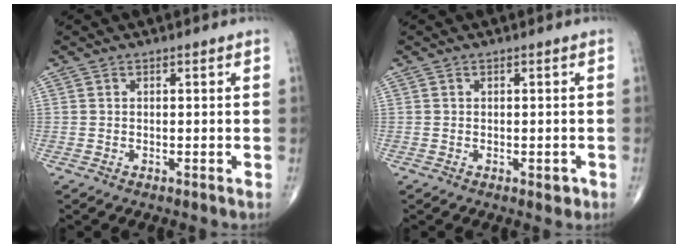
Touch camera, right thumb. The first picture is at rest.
{"total": 1.4, "force": [-0.5, 0.9, 0.9], "torque": [-0.005, 0.000, -0.006]}